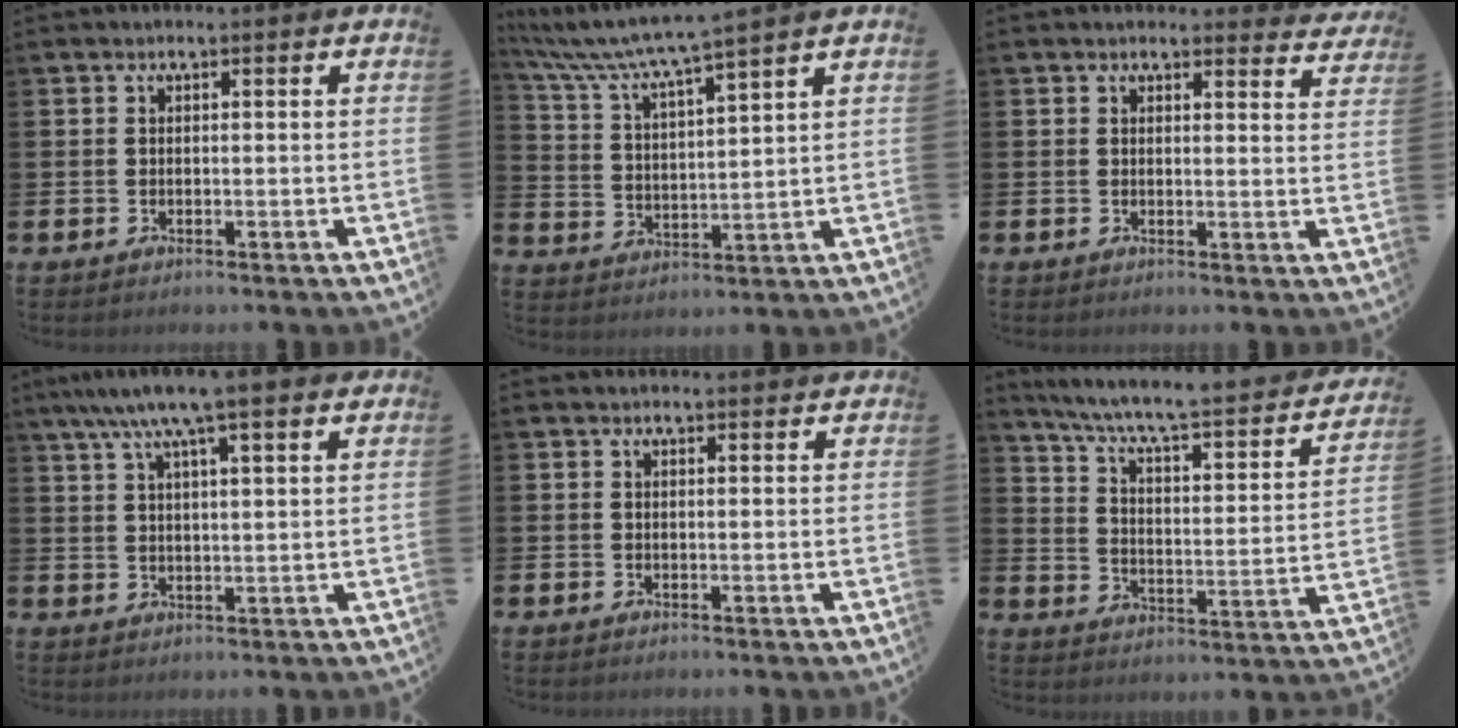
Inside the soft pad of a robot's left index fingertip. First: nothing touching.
{"total": 6.6, "force": [6.1, -0.4, 2.5], "torque": [-0.075, -0.040, 0.101]}
{"total": 2.3, "force": [2.3, 0.5, 0.1], "torque": [0.007, -0.011, 0.039]}
{"total": 8.2, "force": [6.9, 0.5, 4.4], "torque": [-0.098, -0.018, 0.122]}
{"total": 1.2, "force": [1.2, 0.2, 0.1], "torque": [0.009, -0.004, 0.019]}
{"total": 7.0, "force": [5.9, 1.1, 3.7], "torque": [-0.091, -0.052, 0.090]}